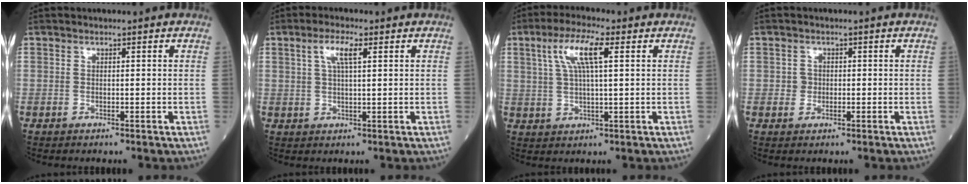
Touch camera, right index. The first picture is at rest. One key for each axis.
{"total": 4.2, "fx": 1.8, "fy": 0.6, "fz": 3.8, "tx": -0.079, "ty": 0.008, "tz": 0.035}
{"total": 7.7, "fx": 2.9, "fy": 1.1, "fz": 7.1, "tx": -0.145, "ty": 0.015, "tz": 0.055}
{"total": 1.6, "fx": 0.0, "fy": 1.5, "fz": 0.4, "tx": -0.002, "ty": 0.004, "tz": 0.001}